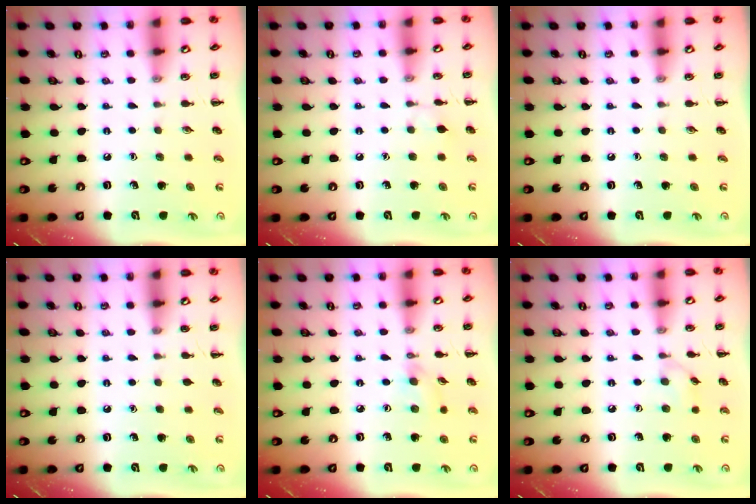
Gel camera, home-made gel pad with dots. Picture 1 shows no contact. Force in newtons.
{"total": 4.1, "press": 3.9, "slide": 1.3}
{"total": 0.0}
{"total": 0.0}
{"total": 3.4, "press": 3.1, "slide": 1.3}
{"total": 5.8, "press": 5.5, "slide": 1.9}